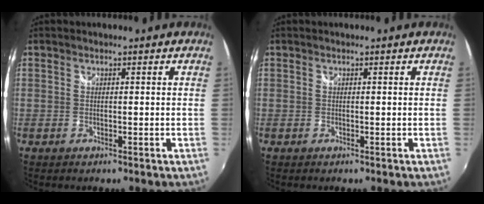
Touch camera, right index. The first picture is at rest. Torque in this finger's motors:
{"motor_torque": [0.00, 0.00, 0.00, 0.00]}